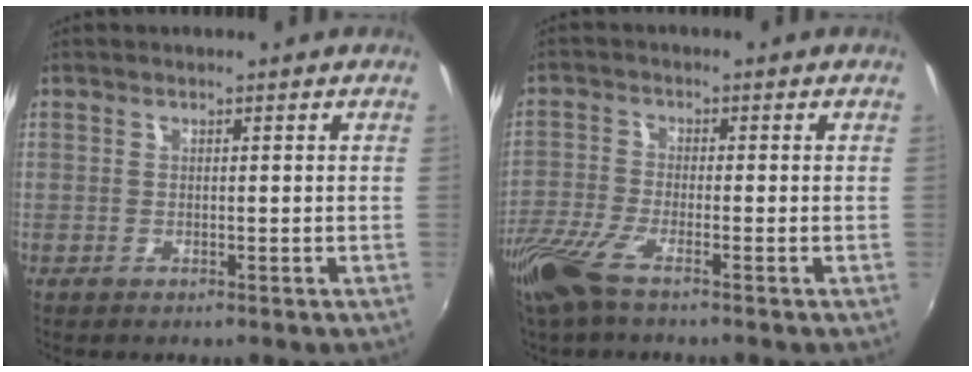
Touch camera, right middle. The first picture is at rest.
{"total": 8.1, "force": [-5.7, 1.4, 5.6], "torque": [-0.138, -0.027, -0.118]}